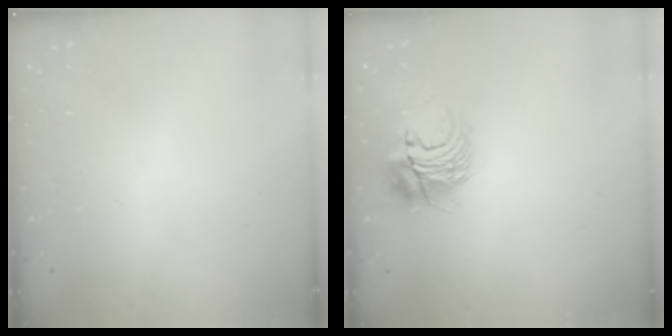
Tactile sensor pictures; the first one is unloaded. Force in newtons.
{"total": 9.8, "press": 9.8, "slide": 0.6}